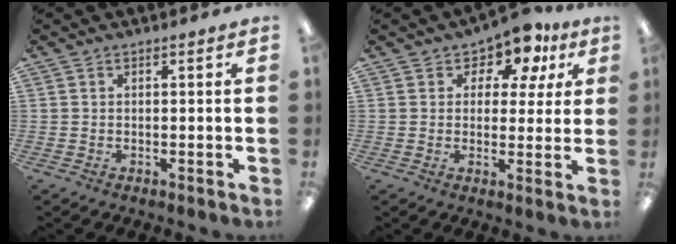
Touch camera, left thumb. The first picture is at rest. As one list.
[{"total": 7.4, "force": [5.0, 4.6, 3.0], "torque": [-0.050, -0.035, 0.085]}]